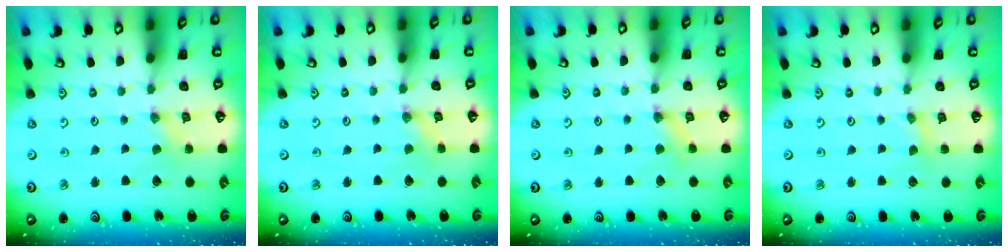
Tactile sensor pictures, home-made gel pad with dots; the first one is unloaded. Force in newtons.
{"total": 0.9, "press": 0.9, "slide": 0.3}
{"total": 3.3, "press": 3.3, "slide": 0.4}
{"total": 0.7, "press": 0.7, "slide": 0.2}